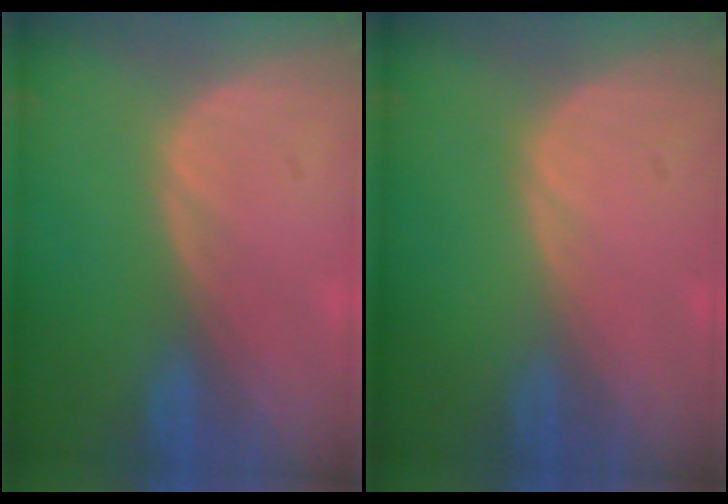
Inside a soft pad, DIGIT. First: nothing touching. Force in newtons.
{"total": 0.0}